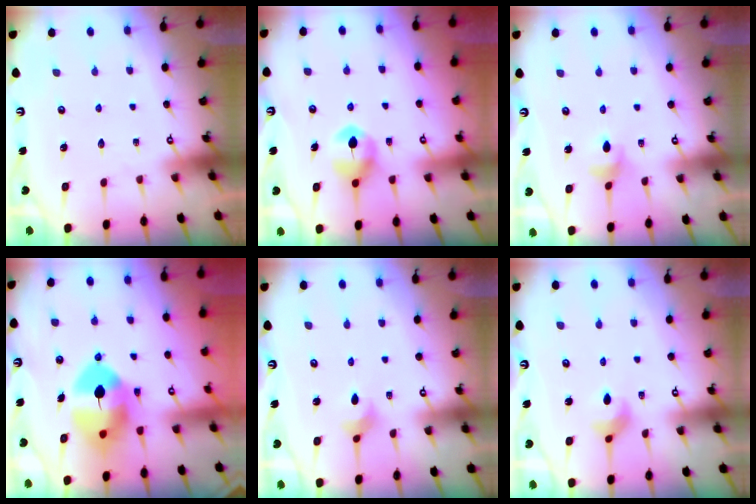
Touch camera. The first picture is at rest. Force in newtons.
{"total": 7.5, "press": 7.5, "slide": 0.4}
{"total": 5.0, "press": 5.0, "slide": 0.5}
{"total": 11.6, "press": 11.4, "slide": 2.1}
{"total": 2.8, "press": 2.7, "slide": 0.7}
{"total": 3.7, "press": 3.6, "slide": 0.5}